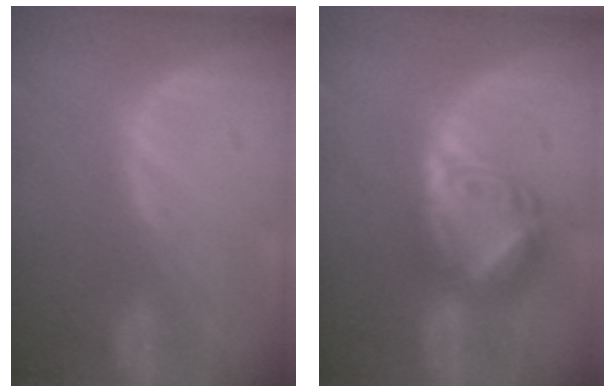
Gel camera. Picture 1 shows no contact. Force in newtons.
{"total": 8.0, "press": 6.9, "slide": 4.0}